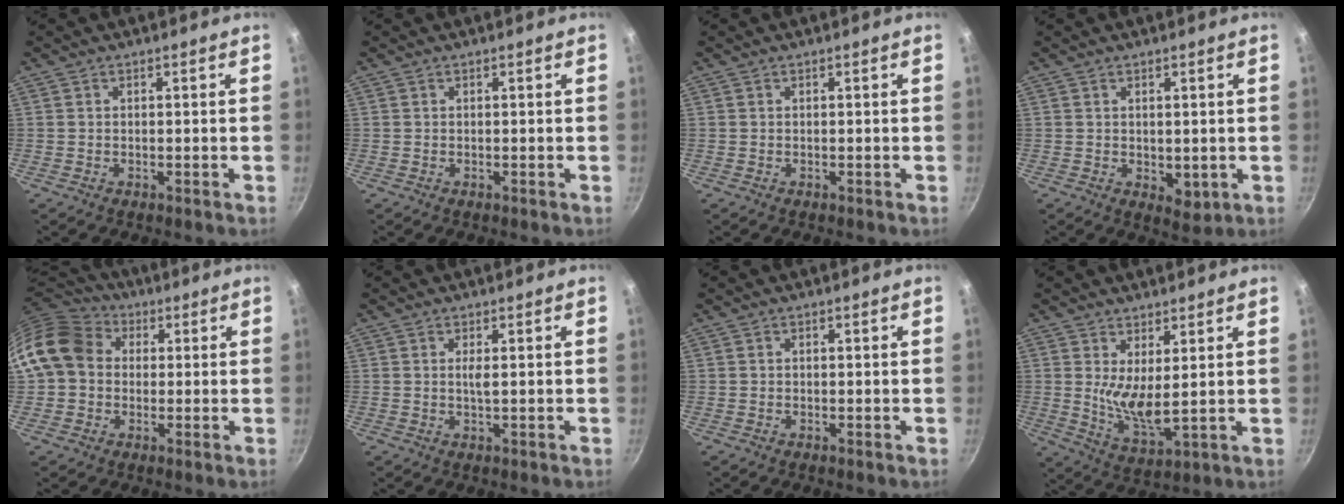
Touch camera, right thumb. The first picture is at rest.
{"total": 0.0}
{"total": 0.0}
{"total": 3.5, "force": [0.1, 2.1, 2.7], "torque": [-0.033, -0.011, 0.006]}
{"total": 13.5, "force": [1.6, 11.0, 7.6], "torque": [-0.122, 0.027, 0.014]}
{"total": 1.4, "force": [0.3, 0.2, 1.4], "torque": [-0.027, -0.002, 0.004]}
{"total": 0.0}
{"total": 7.5, "force": [2.4, 2.4, 6.7], "torque": [-0.122, -0.043, 0.047]}